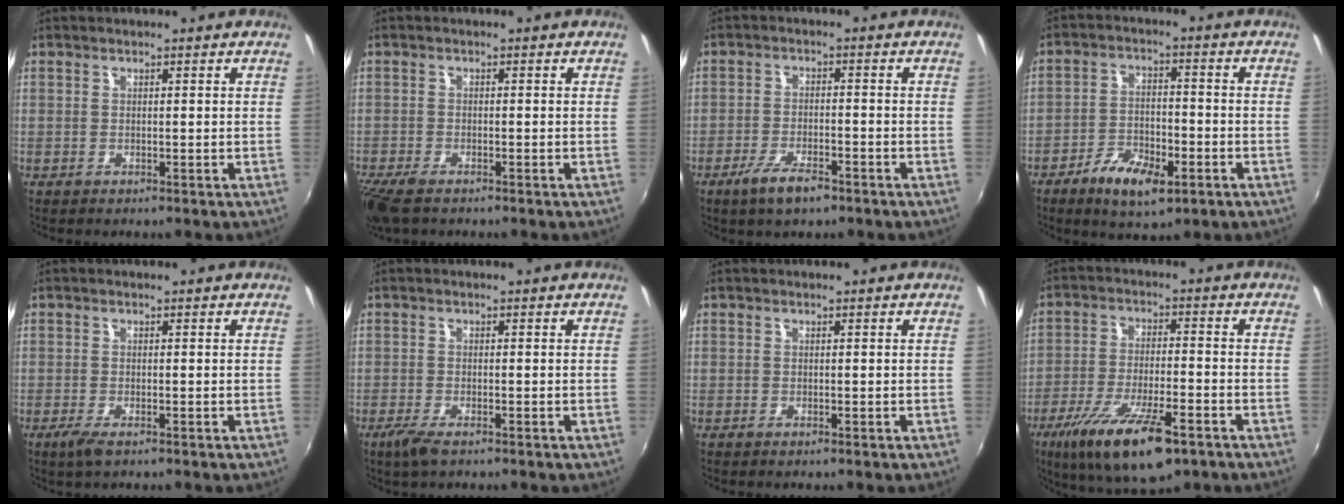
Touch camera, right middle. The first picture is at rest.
{"total": 5.9, "force": [-4.5, 1.7, 3.4], "torque": [-0.088, -0.029, -0.087]}
{"total": 6.4, "force": [-4.3, 1.9, 4.3], "torque": [-0.102, -0.010, -0.076]}
{"total": 9.5, "force": [-5.3, 3.9, 6.8], "torque": [-0.143, -0.009, -0.088]}
{"total": 2.5, "force": [-1.6, 0.5, 1.9], "torque": [-0.040, -0.011, -0.029]}
{"total": 3.4, "force": [-2.3, 0.8, 2.4], "torque": [-0.057, -0.011, -0.045]}
{"total": 0.0}
{"total": 16.2, "force": [-9.7, 4.7, 12.1], "torque": [-0.234, -0.038, -0.164]}